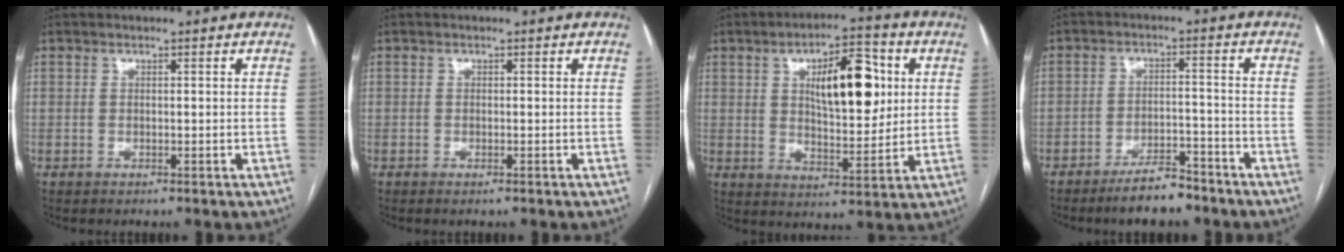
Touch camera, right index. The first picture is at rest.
{"total": 0.5, "force": [-0.4, 0.0, 0.4], "torque": [-0.009, -0.001, -0.005]}
{"total": 12.8, "force": [3.4, 4.6, 11.5], "torque": [-0.179, 0.014, 0.058]}
{"total": 6.4, "force": [-5.3, 1.8, 3.1], "torque": [-0.053, 0.000, -0.089]}